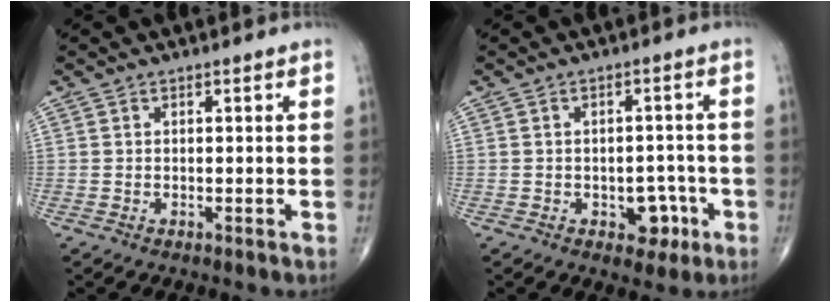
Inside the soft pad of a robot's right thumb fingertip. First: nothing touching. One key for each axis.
{"total": 5.2, "fx": -2.1, "fy": 3.5, "fz": 3.2, "tx": -0.013, "ty": 0.016, "tz": -0.023}